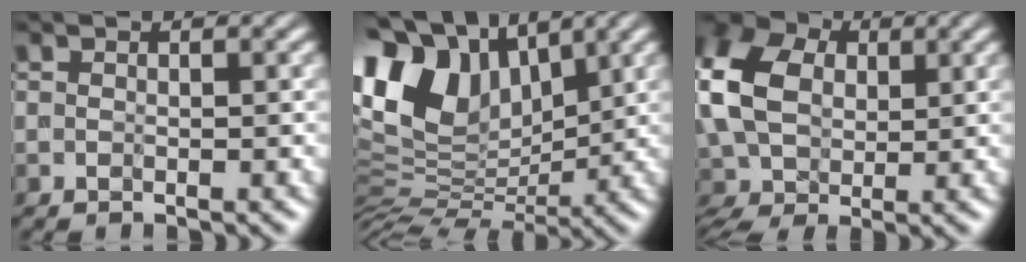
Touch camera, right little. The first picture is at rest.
{"total": 10.4, "force": [5.2, 6.4, 6.4], "torque": [-0.164, 0.016, 0.096]}
{"total": 9.9, "force": [2.3, 6.9, 6.8], "torque": [-0.188, 0.007, 0.043]}